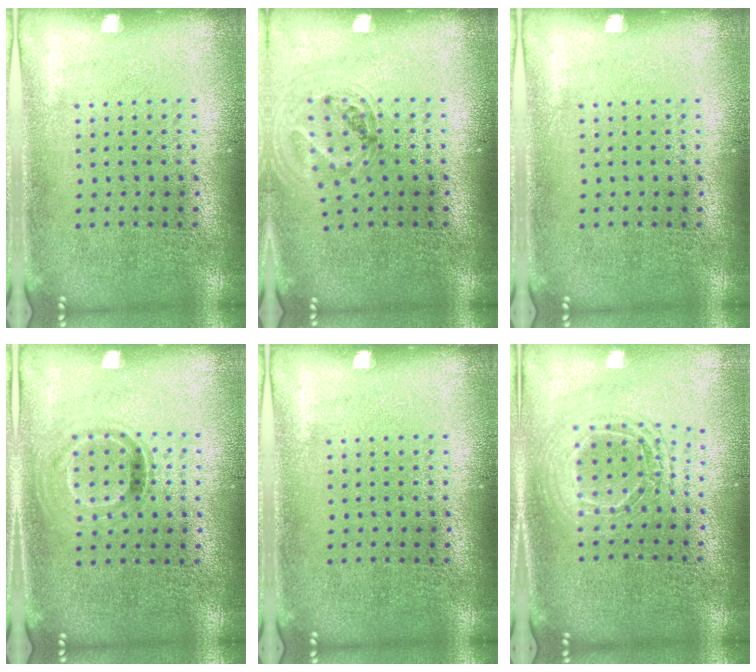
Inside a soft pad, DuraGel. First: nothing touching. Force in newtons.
{"total": 0.9, "press": 0.9, "slide": 0.0}
{"total": 0.0}
{"total": 0.9, "press": 0.8, "slide": 0.4}
{"total": 0.0}
{"total": 1.7, "press": 1.4, "slide": 0.9}